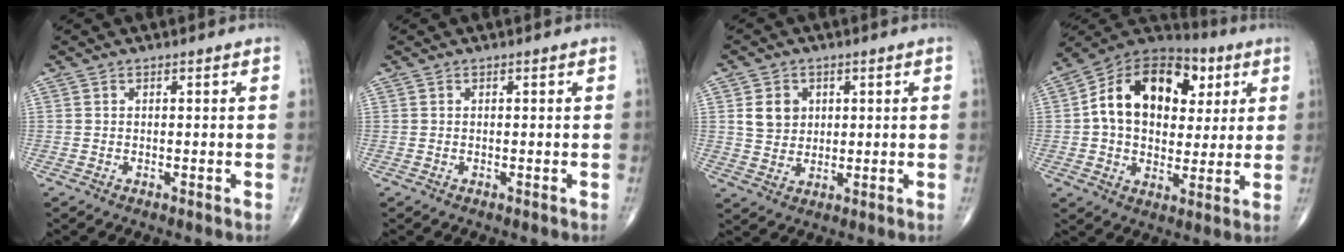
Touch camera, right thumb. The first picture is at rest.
{"total": 0.0}
{"total": 5.5, "force": [1.6, 4.6, 2.6], "torque": [-0.024, -0.009, 0.033]}
{"total": 20.2, "force": [4.4, 13.9, 13.9], "torque": [-0.196, 0.015, 0.069]}